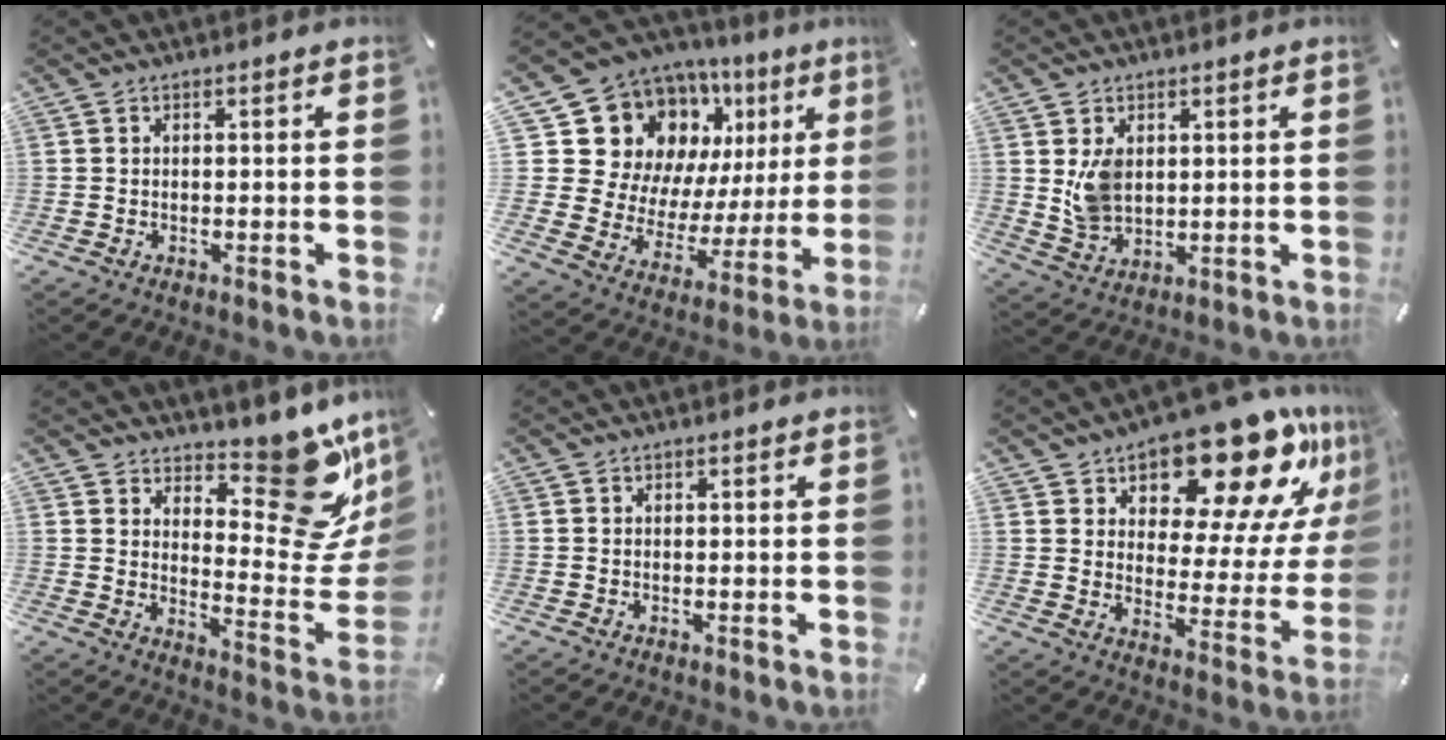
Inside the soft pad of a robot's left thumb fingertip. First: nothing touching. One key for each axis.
{"total": 18.3, "fx": 10.2, "fy": 13.5, "fz": 7.0, "tx": -0.112, "ty": -0.087, "tz": 0.210}
{"total": 6.7, "fx": 2.1, "fy": 5.2, "fz": 3.7, "tx": -0.077, "ty": -0.003, "tz": 0.038}
{"total": 16.0, "fx": 11.3, "fy": 7.2, "fz": 8.8, "tx": -0.085, "ty": -0.116, "tz": 0.188}
{"total": 0.0}
{"total": 19.3, "fx": 14.9, "fy": 7.8, "fz": 9.5, "tx": -0.131, "ty": -0.124, "tz": 0.245}